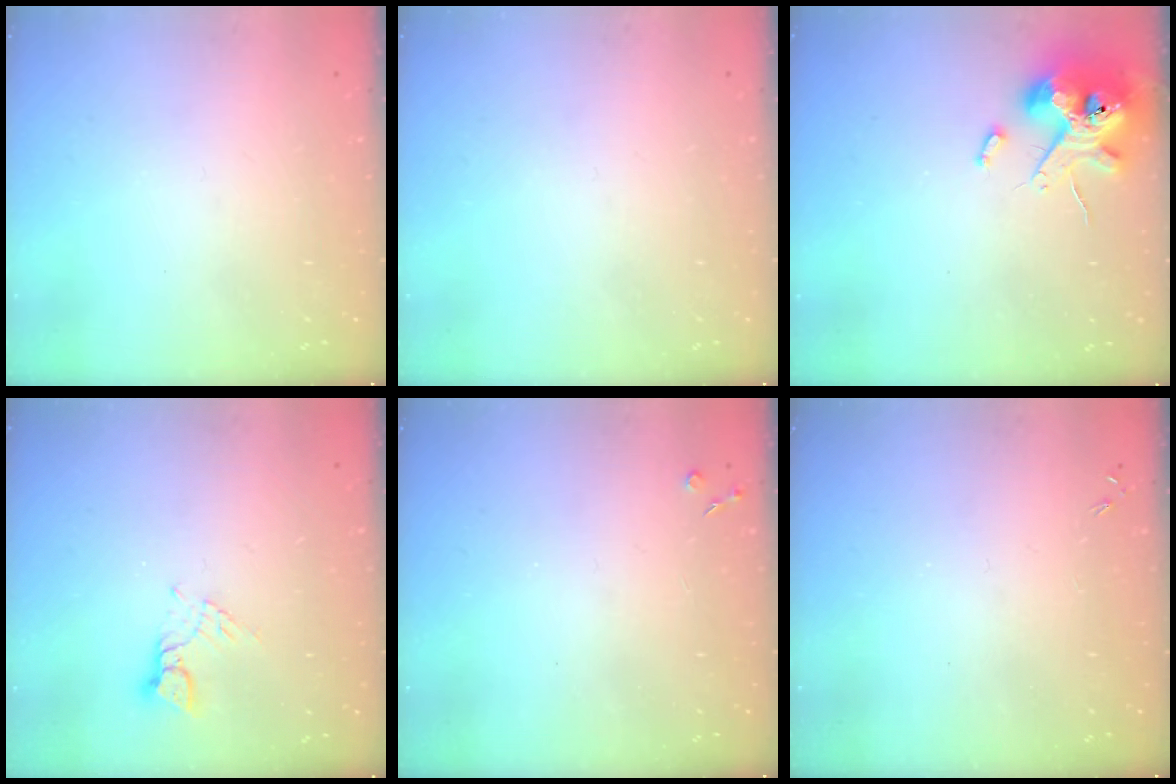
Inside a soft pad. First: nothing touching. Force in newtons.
{"total": 0.0}
{"total": 12.7, "press": 12.6, "slide": 2.0}
{"total": 2.6, "press": 2.6, "slide": 0.3}
{"total": 2.8, "press": 2.8, "slide": 0.5}
{"total": 0.0}